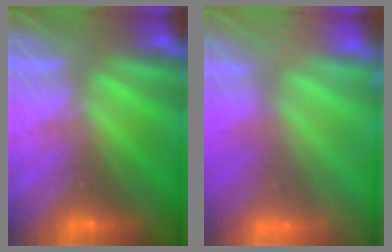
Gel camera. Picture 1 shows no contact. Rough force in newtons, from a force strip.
{"total": 8.7}